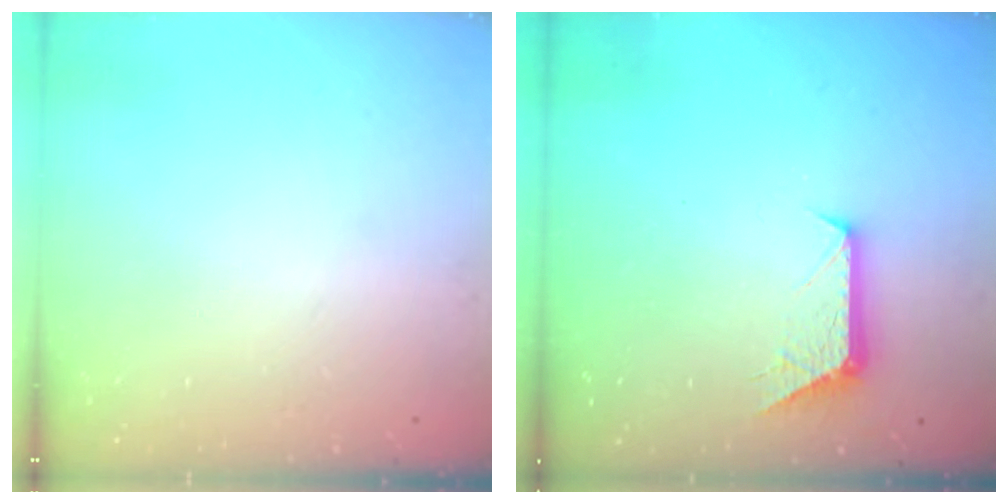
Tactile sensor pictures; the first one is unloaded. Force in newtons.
{"total": 7.4, "press": 7.3, "slide": 0.6}